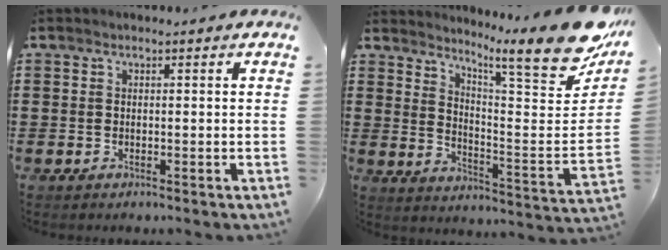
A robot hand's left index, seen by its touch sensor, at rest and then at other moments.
{"total": 11.9, "force": [9.3, 0.6, 7.4], "torque": [-0.125, -0.081, 0.146]}